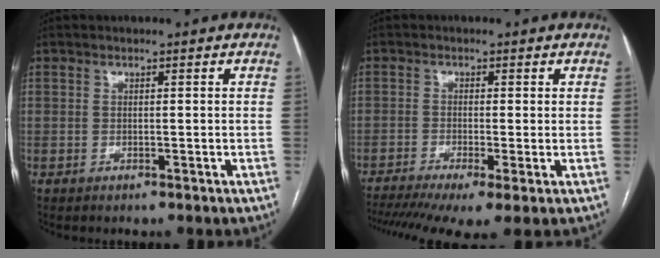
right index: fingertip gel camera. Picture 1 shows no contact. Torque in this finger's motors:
{"motor_torque": [1.45, -0.68, 0.73, 0.16]}